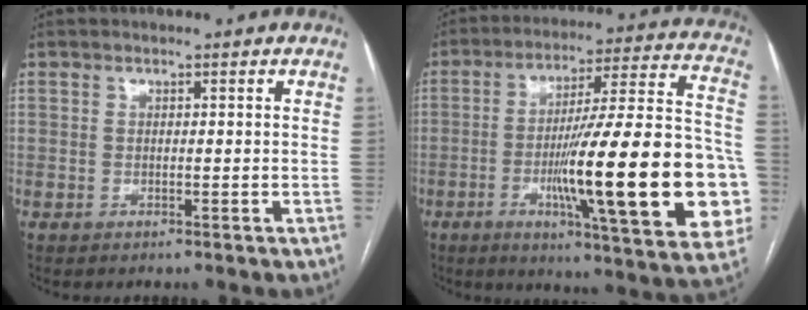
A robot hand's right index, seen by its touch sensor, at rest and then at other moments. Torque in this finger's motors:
{"motor_torque": [2.14, 0.00, 1.05, 0.21]}